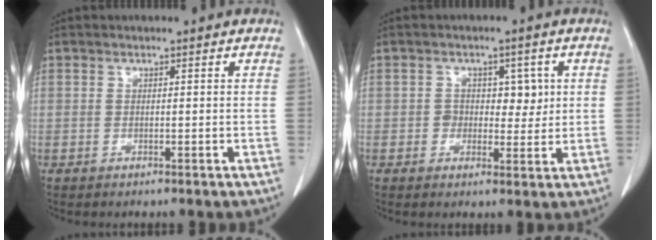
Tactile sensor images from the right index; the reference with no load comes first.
{"total": 4.4, "force": [0.5, 3.1, 3.0], "torque": [-0.027, 0.006, 0.008]}